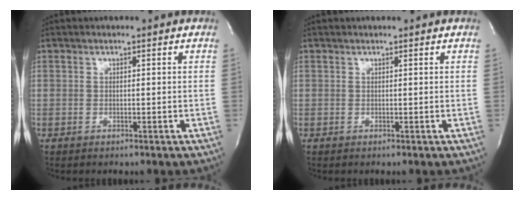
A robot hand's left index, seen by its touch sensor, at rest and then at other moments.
{"total": 0.8, "force": [0.7, -0.1, 0.2], "torque": [-0.007, 0.003, 0.011]}